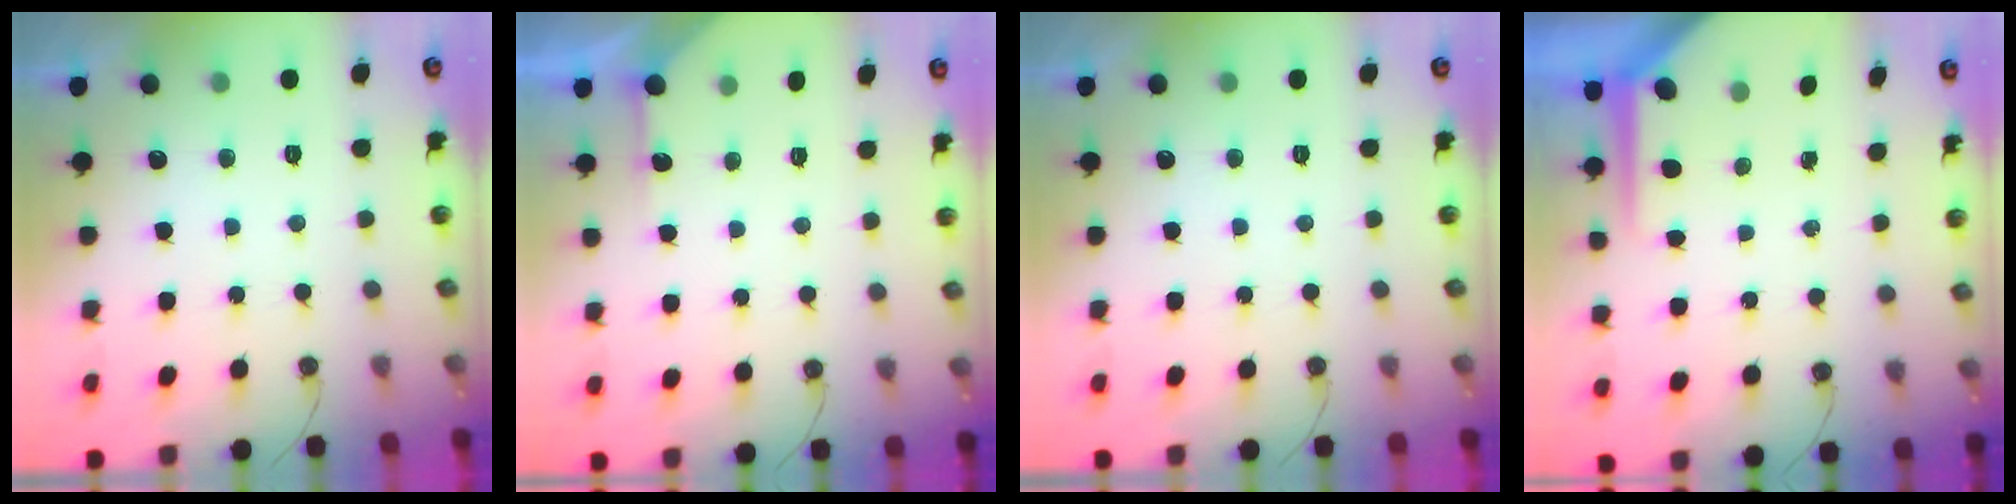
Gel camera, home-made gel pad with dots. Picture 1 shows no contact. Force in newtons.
{"total": 2.6, "press": 2.6, "slide": 0.3}
{"total": 0.0}
{"total": 6.7, "press": 6.7, "slide": 0.6}